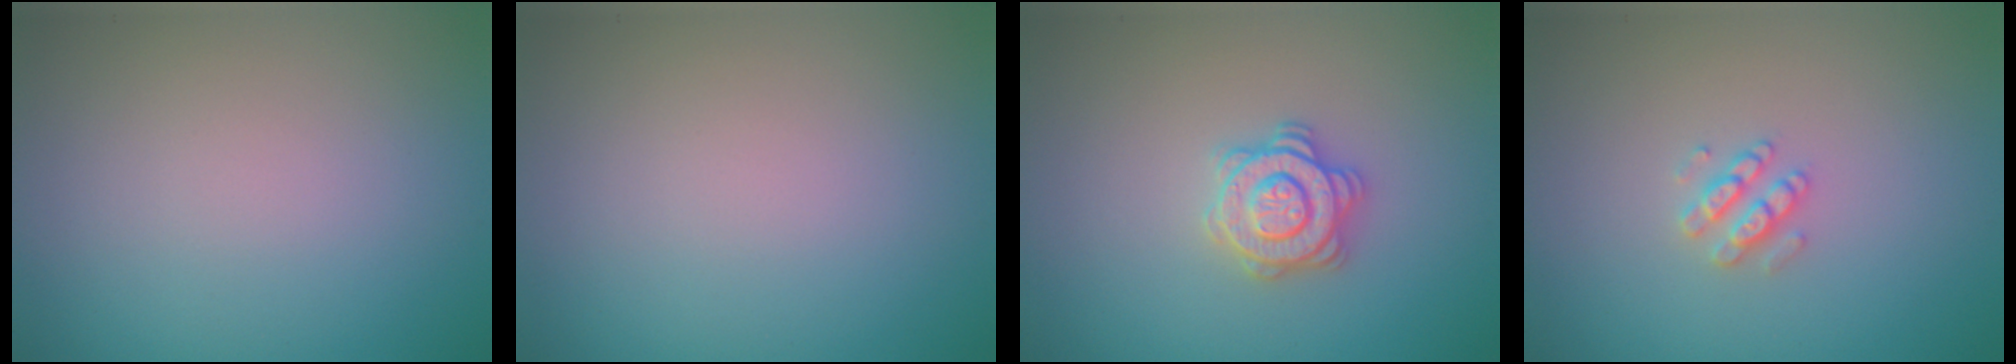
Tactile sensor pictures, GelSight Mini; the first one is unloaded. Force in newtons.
{"total": 0.0}
{"total": 2.8, "press": 2.8, "slide": 0.2}
{"total": 1.9, "press": 1.9, "slide": 0.3}